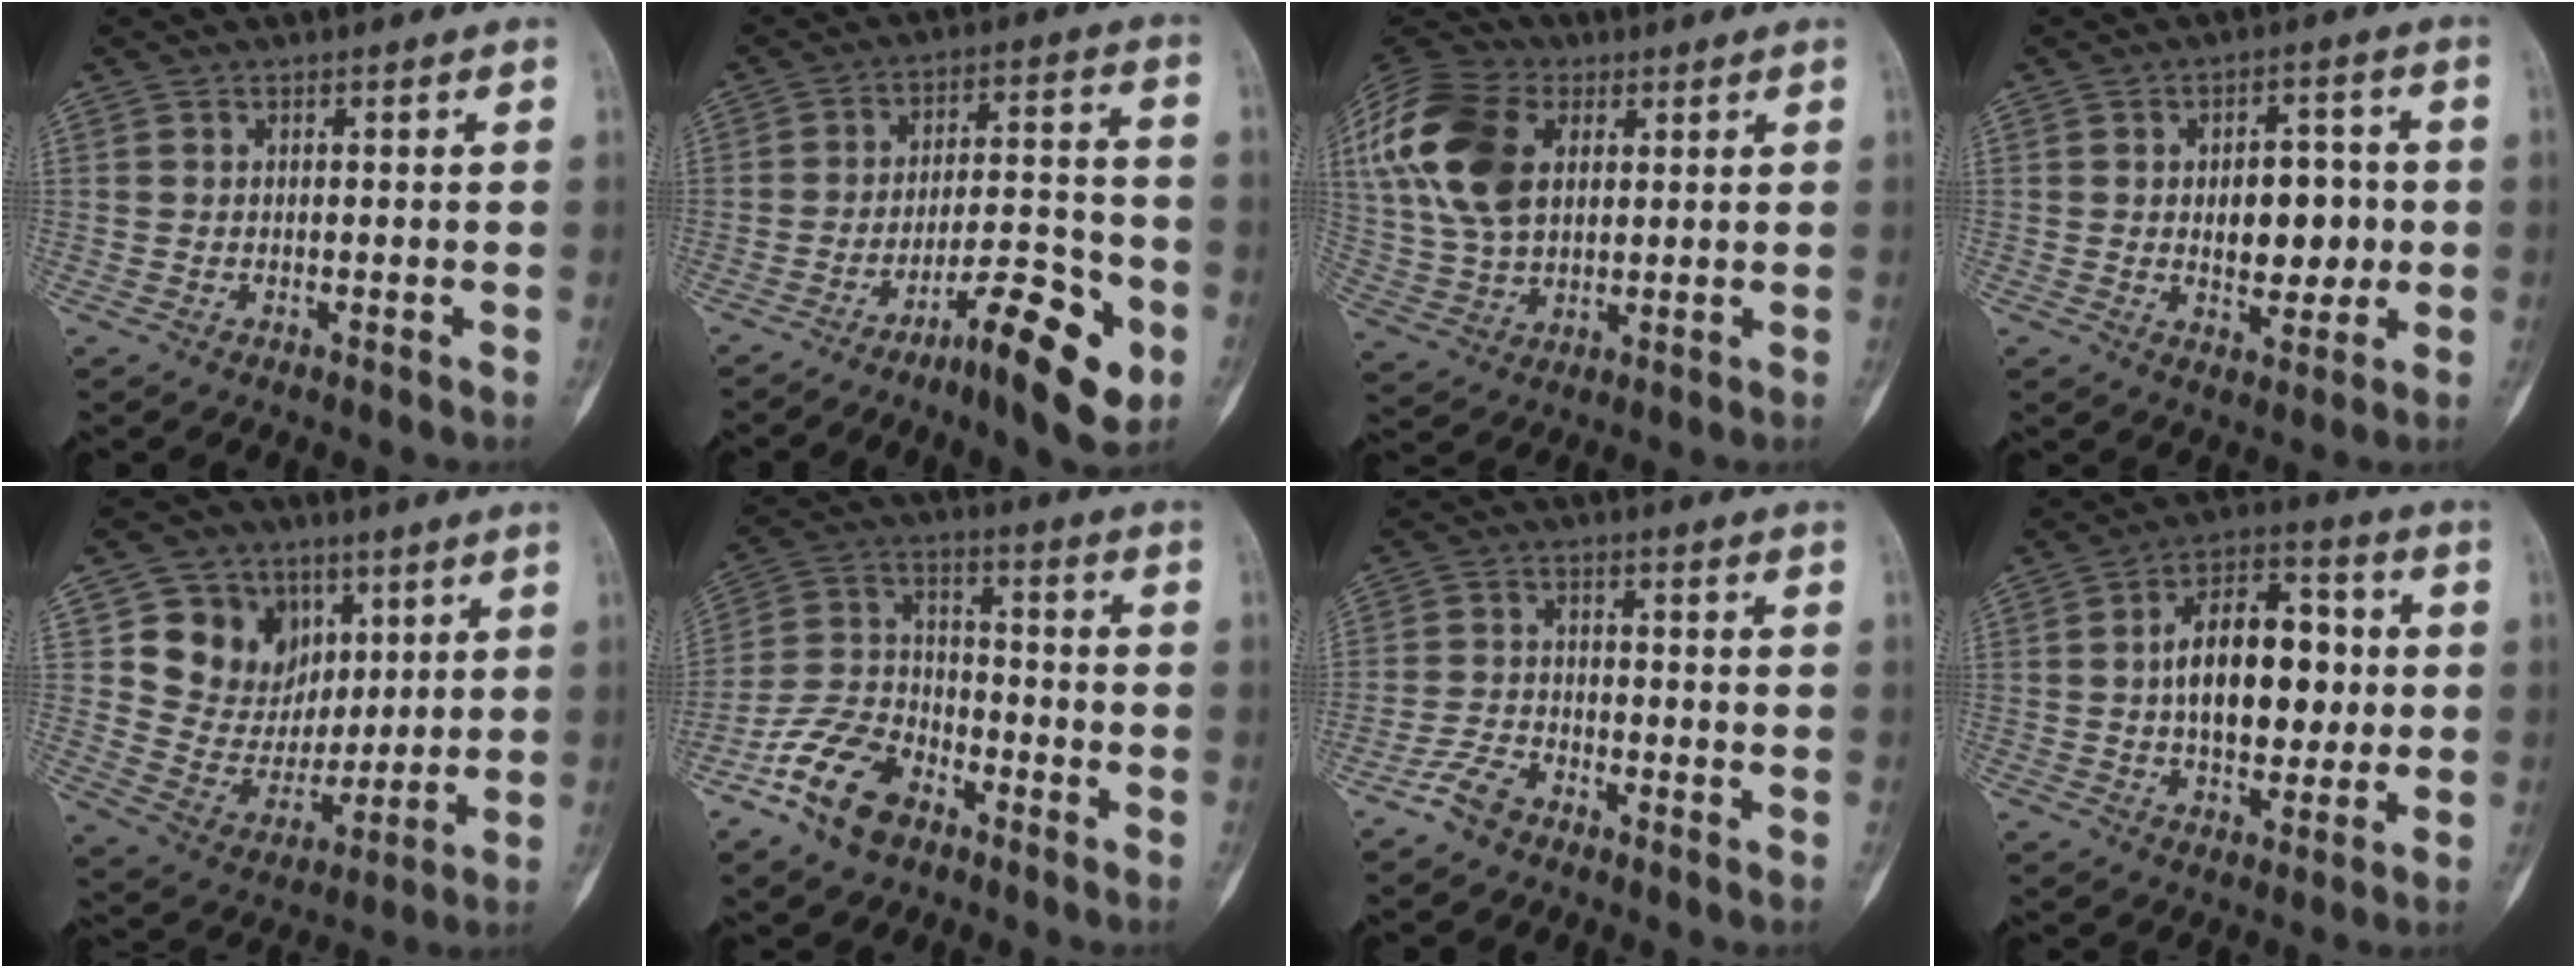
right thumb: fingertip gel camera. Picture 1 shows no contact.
{"total": 14.3, "force": [-7.3, 3.9, 11.7], "torque": [-0.162, 0.056, -0.110]}
{"total": 21.8, "force": [6.5, 14.5, 14.9], "torque": [-0.319, 0.016, 0.118]}
{"total": 9.5, "force": [0.0, 5.7, 7.6], "torque": [-0.070, 0.004, 0.005]}
{"total": 15.5, "force": [6.2, 12.9, 5.9], "torque": [-0.056, -0.020, 0.122]}
{"total": 13.1, "force": [-8.1, 7.5, 7.1], "torque": [-0.129, 0.055, -0.161]}
{"total": 5.0, "force": [-3.9, 2.4, 2.0], "torque": [-0.040, 0.020, -0.079]}
{"total": 15.5, "force": [0.7, 9.0, 12.6], "torque": [-0.161, 0.024, 0.007]}